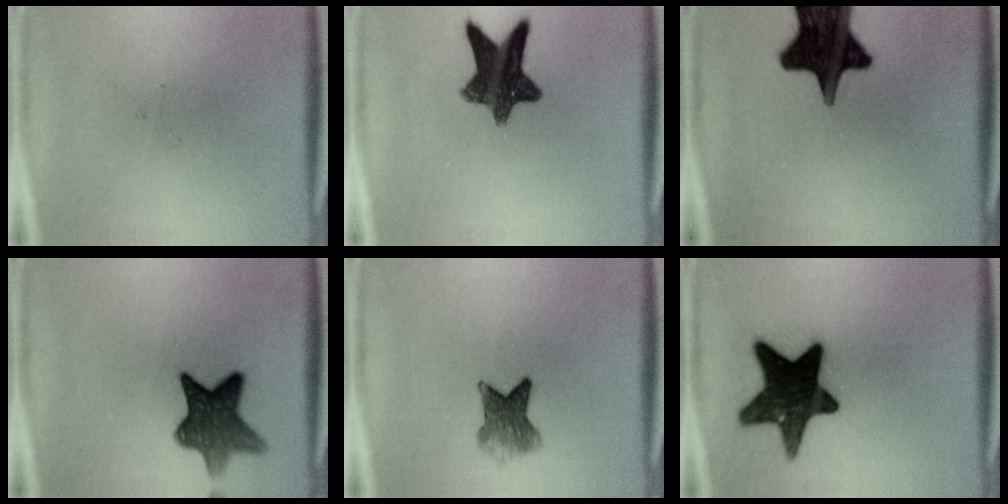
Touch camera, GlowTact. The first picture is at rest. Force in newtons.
{"total": 10.9}
{"total": 19.4}
{"total": 9.6}
{"total": 4.8}
{"total": 16.9}